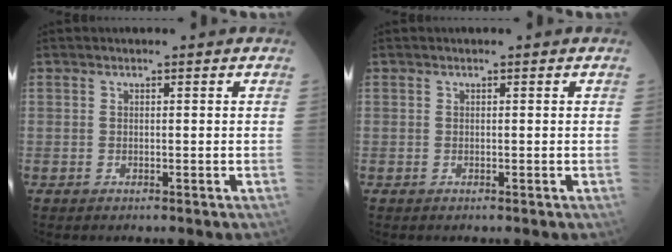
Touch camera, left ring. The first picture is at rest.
{"total": 0.0}